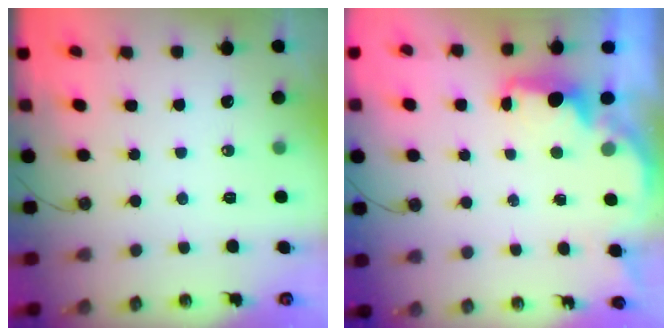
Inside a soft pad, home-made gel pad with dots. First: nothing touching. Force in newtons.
{"total": 2.3, "press": 2.1, "slide": 0.8}